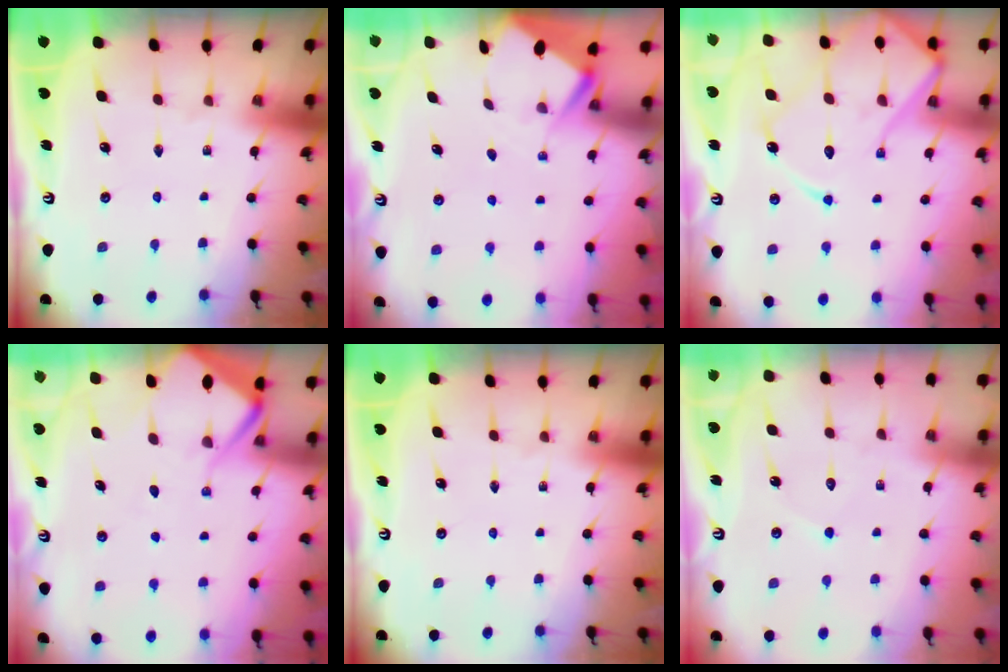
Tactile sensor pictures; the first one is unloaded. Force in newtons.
{"total": 2.9, "press": 2.9, "slide": 0.3}
{"total": 16.4, "press": 16.3, "slide": 1.4}
{"total": 6.4, "press": 6.4, "slide": 0.7}
{"total": 0.0}
{"total": 4.9, "press": 4.9, "slide": 0.4}